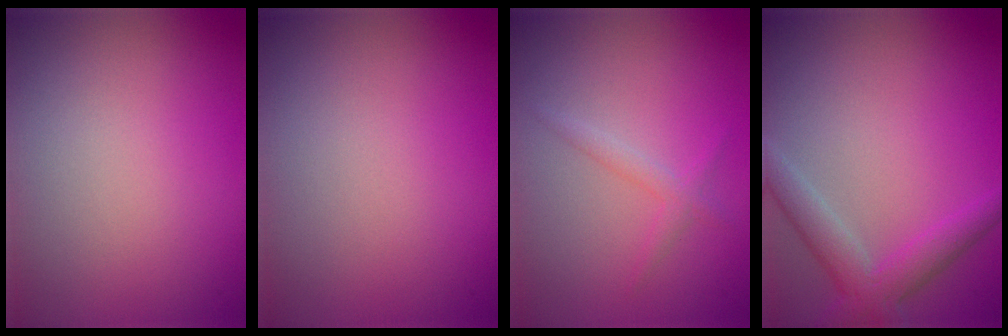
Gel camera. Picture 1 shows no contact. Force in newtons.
{"total": 0.0}
{"total": 1.4, "press": 1.4, "slide": 0.1}
{"total": 3.7, "press": 3.7, "slide": 0.2}